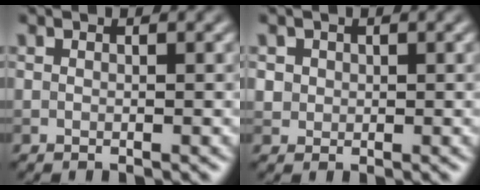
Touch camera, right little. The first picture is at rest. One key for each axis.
{"total": 1.4, "fx": 0.5, "fy": 1.3, "fz": 0.4, "tx": -0.009, "ty": -0.002, "tz": 0.023}